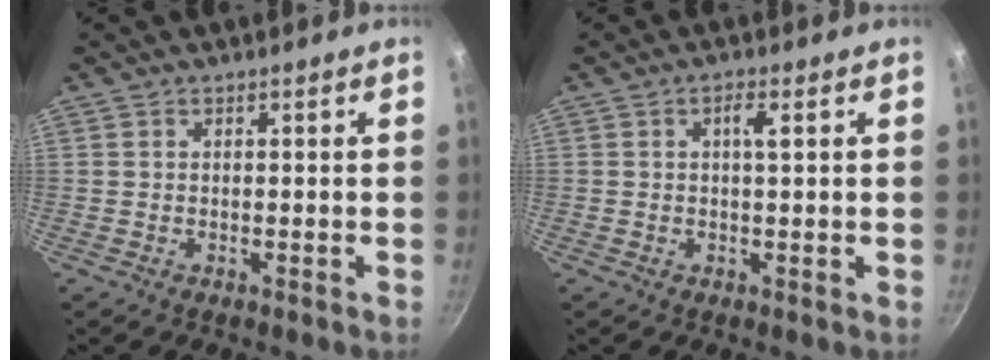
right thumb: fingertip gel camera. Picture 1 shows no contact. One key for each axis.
{"total": 2.7, "fx": 0.6, "fy": 0.5, "fz": 2.6, "tx": -0.047, "ty": 0.001, "tz": 0.010}